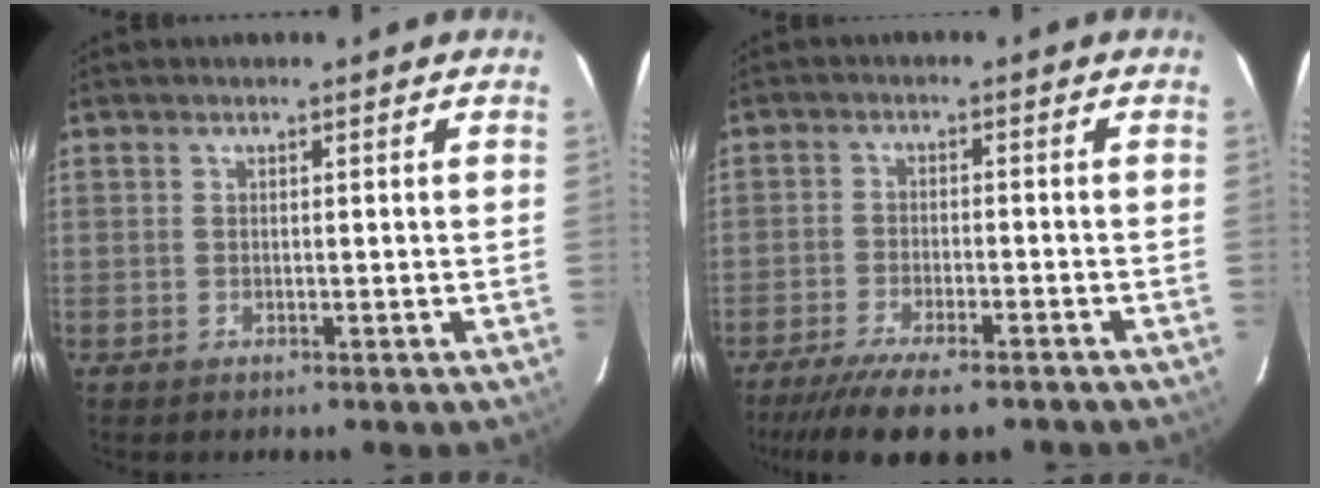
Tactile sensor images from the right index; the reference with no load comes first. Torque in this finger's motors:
{"motor_torque": [1.36, -0.78, 0.50, 0.13]}